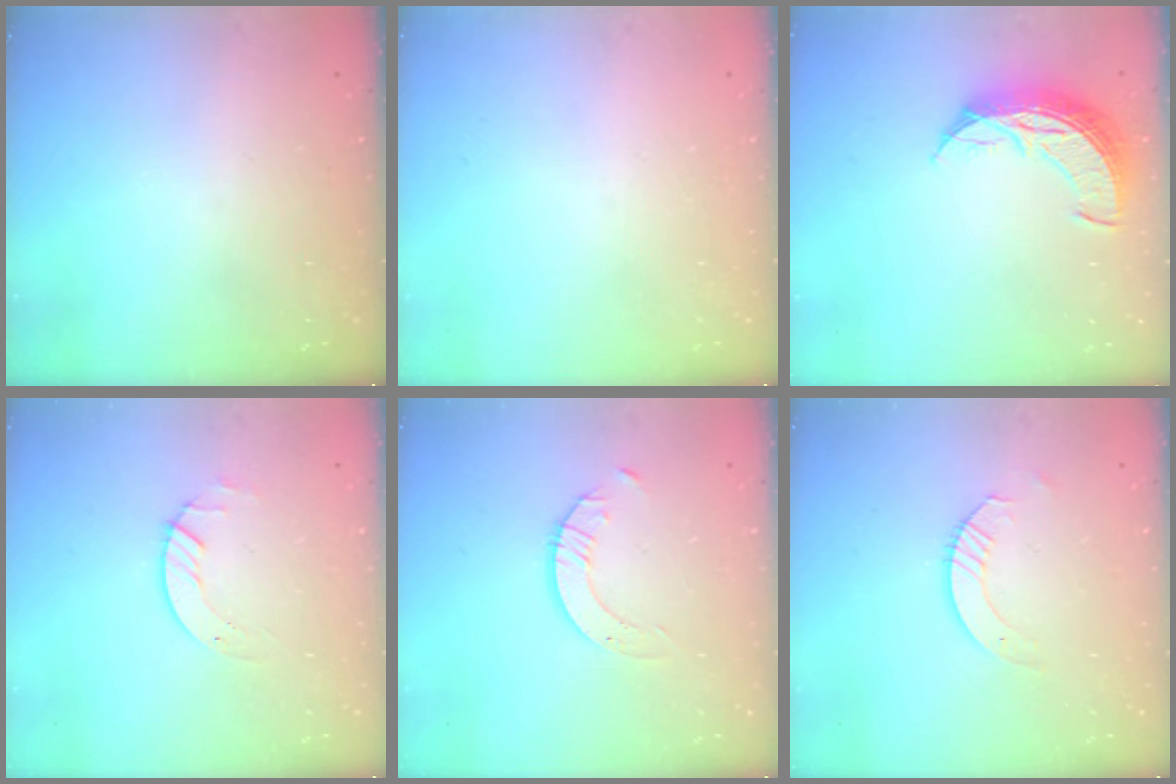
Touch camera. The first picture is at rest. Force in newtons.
{"total": 0.0}
{"total": 9.8, "press": 9.8, "slide": 0.9}
{"total": 2.7, "press": 2.7, "slide": 0.3}
{"total": 2.1, "press": 2.1, "slide": 0.2}
{"total": 3.8, "press": 3.8, "slide": 0.4}